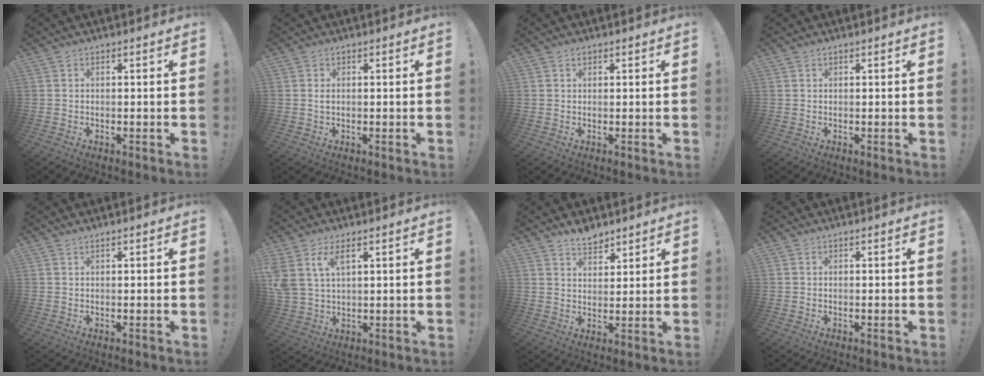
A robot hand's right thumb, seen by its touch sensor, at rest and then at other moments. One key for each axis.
{"total": 0.9, "fx": 0.1, "fy": 0.4, "fz": 0.8, "tx": -0.010, "ty": 0.001, "tz": 0.001}
{"total": 0.8, "fx": 0.5, "fy": 0.6, "fz": 0.3, "tx": -0.003, "ty": 0.000, "tz": 0.010}
{"total": 0.0}
{"total": 0.5, "fx": 0.5, "fy": -0.1, "fz": 0.2, "tx": 0.001, "ty": -0.002, "tz": 0.008}
{"total": 7.1, "fx": 3.6, "fy": 3.5, "fz": 4.9, "tx": -0.113, "ty": -0.010, "tz": 0.068}
{"total": 5.6, "fx": 4.8, "fy": 2.4, "fz": 1.3, "tx": -0.013, "ty": -0.034, "tz": 0.089}
{"total": 0.0}